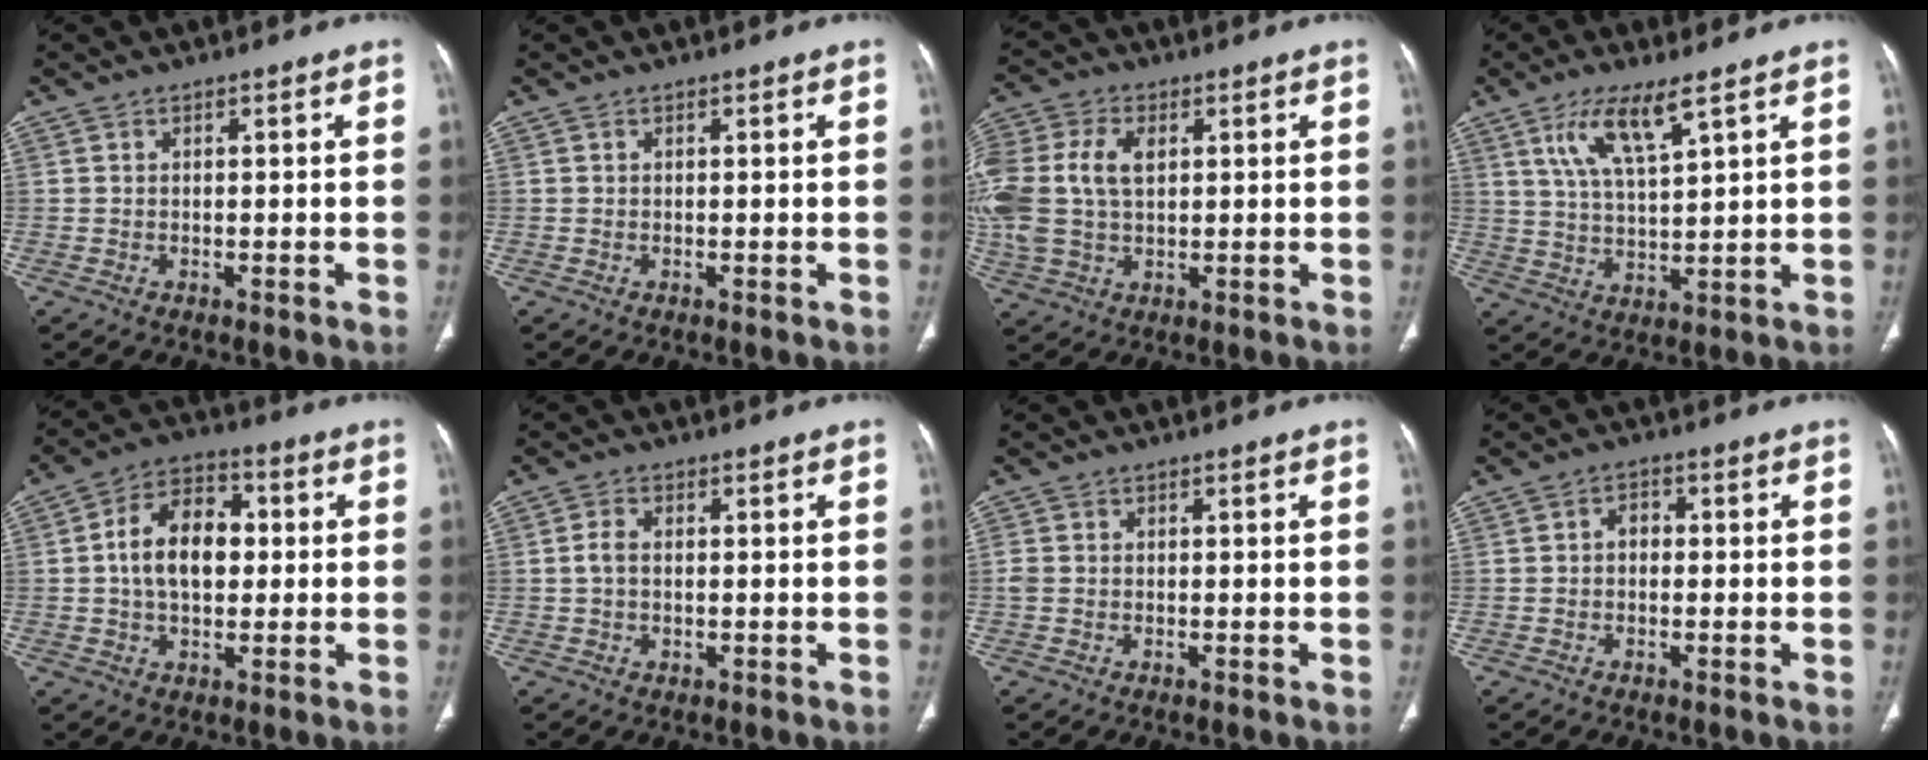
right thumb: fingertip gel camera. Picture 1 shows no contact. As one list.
[{"total": 0.0}, {"total": 16.8, "force": [2.8, 11.3, 12.0], "torque": [-0.309, 0.014, 0.058]}, {"total": 8.8, "force": [5.0, 1.9, 7.0], "torque": [-0.139, -0.024, 0.106]}, {"total": 11.9, "force": [0.8, 7.7, 9.0], "torque": [-0.137, 0.023, 0.005]}, {"total": 2.8, "force": [0.1, 1.8, 2.2], "torque": [-0.044, 0.002, -0.001]}, {"total": 1.5, "force": [-0.1, 1.3, 0.8], "torque": [-0.021, 0.000, -0.003]}, {"total": 2.3, "force": [-0.2, 1.8, 1.4], "torque": [-0.010, 0.012, -0.011]}]